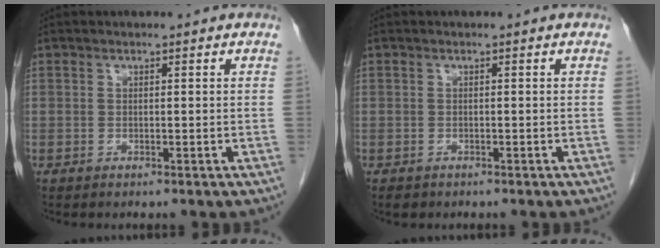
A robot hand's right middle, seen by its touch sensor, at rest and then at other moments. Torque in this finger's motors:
{"motor_torque": [0.35, -0.09, 0.01, -0.01]}